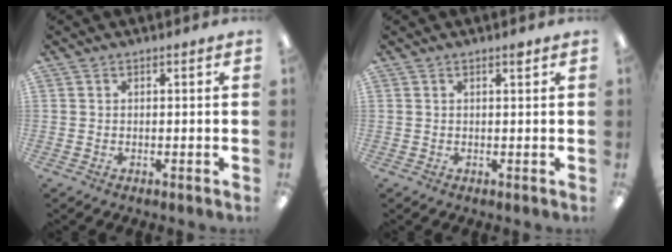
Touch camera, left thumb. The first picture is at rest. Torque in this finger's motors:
{"motor_torque": [0.10, -0.01, 0.08, 0.01, 0.03]}